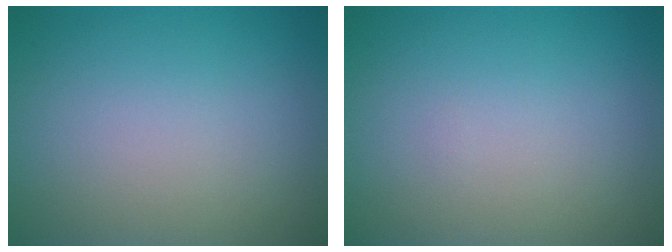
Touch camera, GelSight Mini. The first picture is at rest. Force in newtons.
{"total": 0.0}